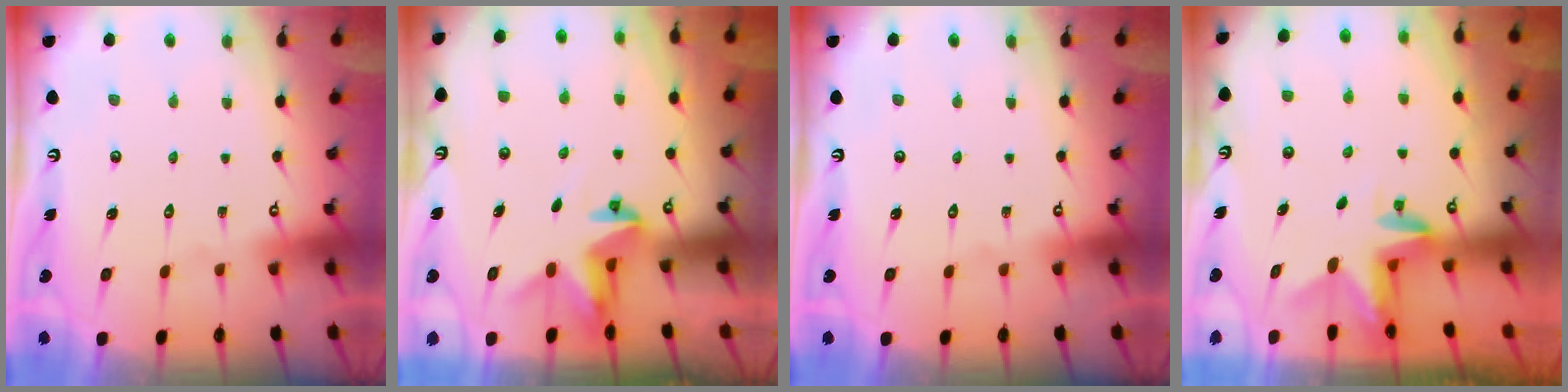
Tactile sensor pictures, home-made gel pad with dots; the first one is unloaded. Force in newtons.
{"total": 3.4, "press": 3.4, "slide": 0.2}
{"total": 0.0}
{"total": 3.0, "press": 3.0, "slide": 0.3}